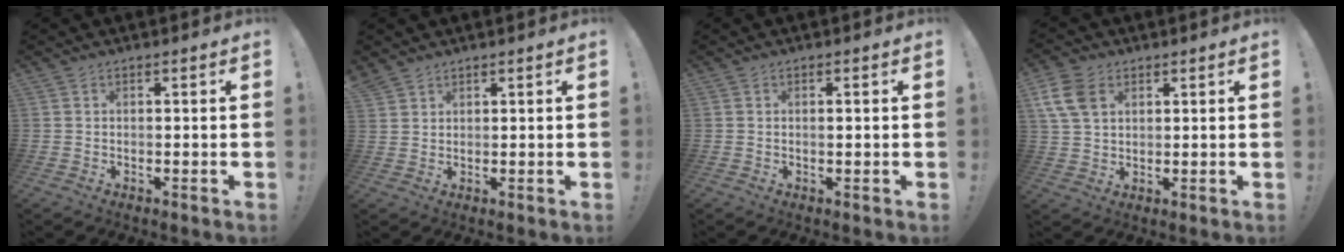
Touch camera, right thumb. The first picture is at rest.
{"total": 2.8, "force": [2.3, 1.4, 0.4], "torque": [-0.010, -0.013, 0.046]}
{"total": 0.7, "force": [0.1, -0.1, 0.7], "torque": [-0.007, -0.003, 0.001]}
{"total": 10.6, "force": [4.3, 7.5, 6.1], "torque": [-0.127, -0.005, 0.085]}